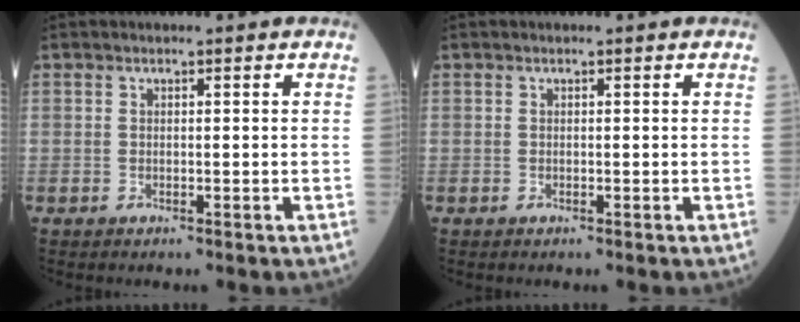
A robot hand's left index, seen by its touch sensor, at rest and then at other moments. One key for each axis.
{"total": 0.0}